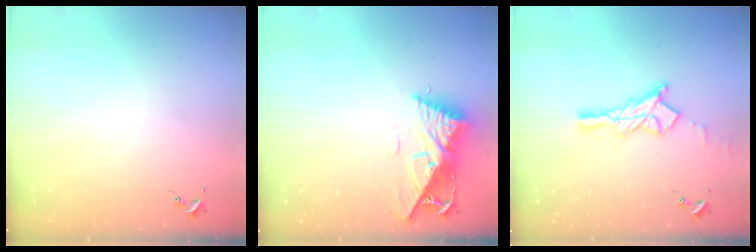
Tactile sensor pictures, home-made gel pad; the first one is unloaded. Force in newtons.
{"total": 12.1, "press": 12.1, "slide": 1.2}
{"total": 12.9, "press": 12.8, "slide": 1.0}